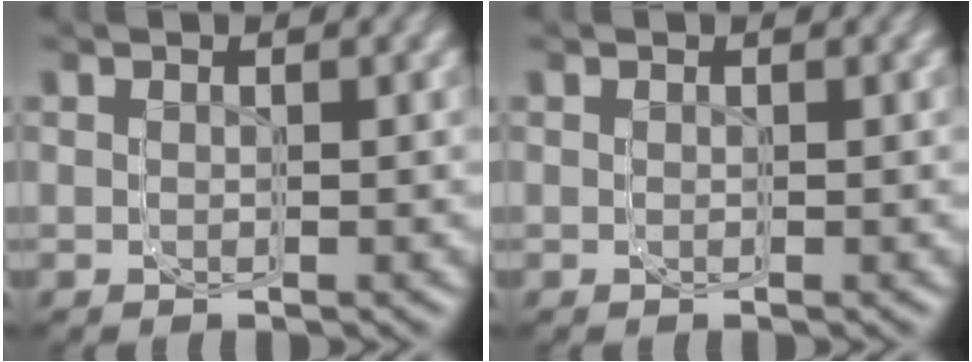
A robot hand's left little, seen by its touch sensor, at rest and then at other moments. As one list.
[{"total": 0.0}]